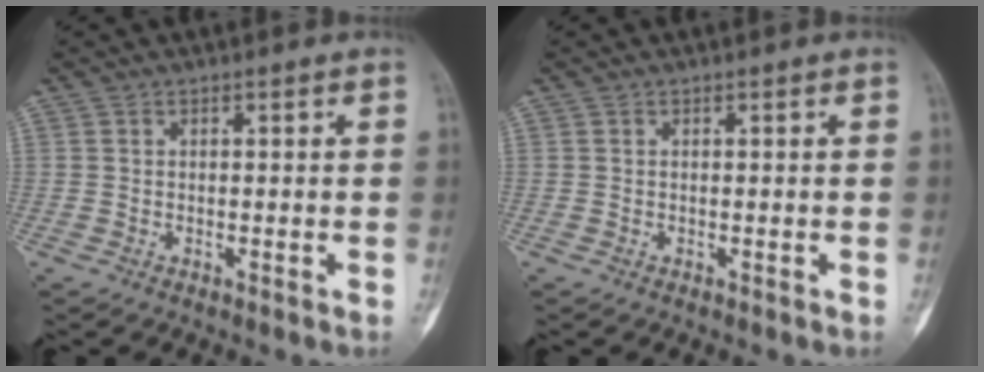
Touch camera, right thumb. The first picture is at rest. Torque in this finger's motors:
{"motor_torque": [0.00, 0.00, 0.01, 0.01, 0.08]}